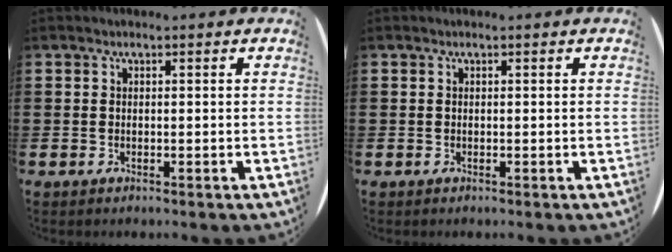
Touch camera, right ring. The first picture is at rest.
{"total": 0.0}